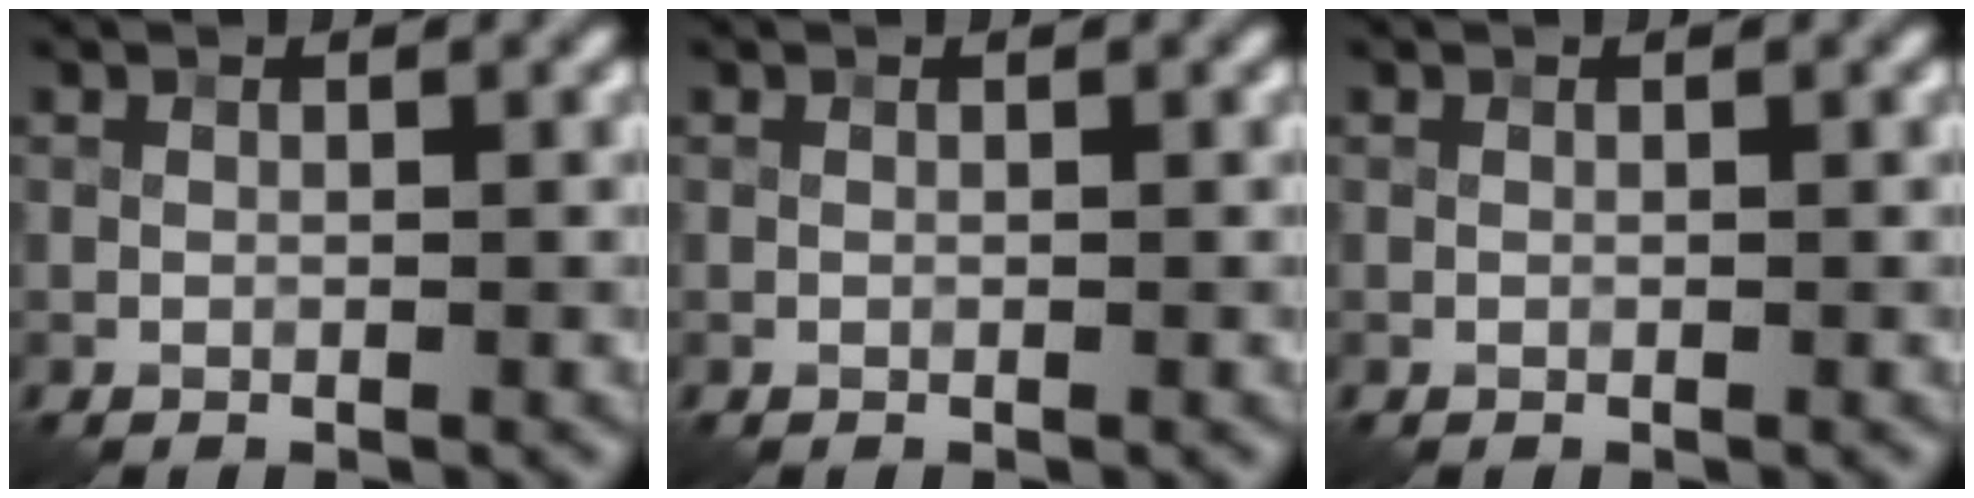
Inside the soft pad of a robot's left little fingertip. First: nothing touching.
{"total": 0.0}
{"total": 0.0}